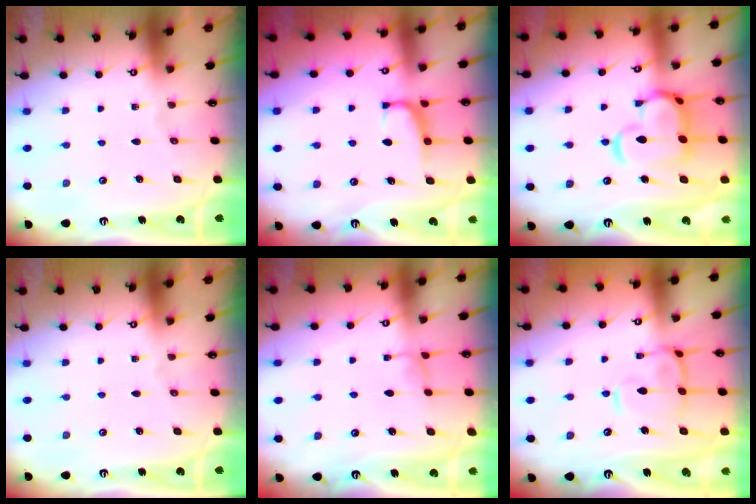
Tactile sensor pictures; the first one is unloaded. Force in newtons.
{"total": 1.5, "press": 1.3, "slide": 0.7}
{"total": 9.5, "press": 9.4, "slide": 1.4}
{"total": 0.0}
{"total": 0.5, "press": 0.3, "slide": 0.4}
{"total": 5.2, "press": 5.1, "slide": 1.0}